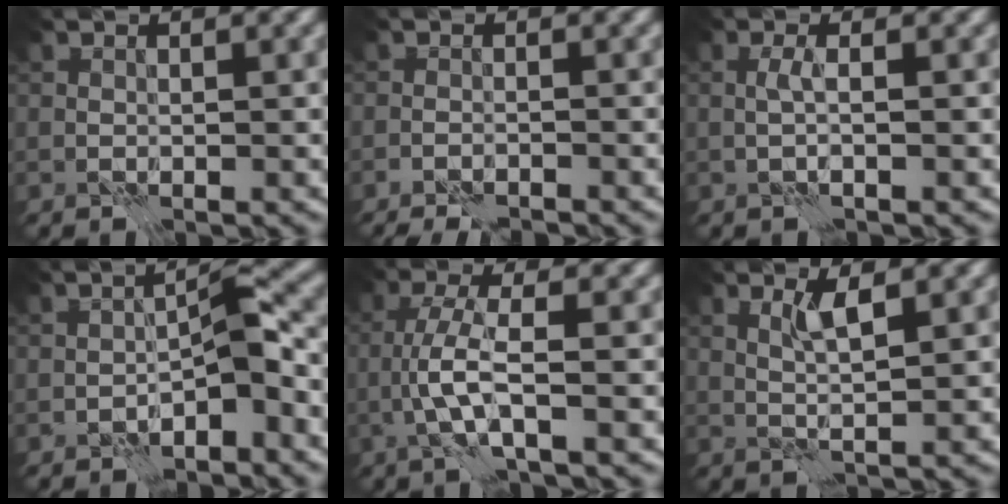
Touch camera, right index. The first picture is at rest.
{"total": 2.2, "force": [-2.0, -0.4, 0.7], "torque": [-0.013, 0.000, -0.034]}
{"total": 1.0, "force": [0.1, -0.5, 0.9], "torque": [-0.017, 0.007, -0.002]}
{"total": 3.8, "force": [-1.5, 0.9, 3.4], "torque": [-0.048, 0.015, -0.030]}
{"total": 3.5, "force": [-0.9, 0.3, 3.3], "torque": [-0.071, 0.009, -0.025]}
{"total": 1.9, "force": [1.0, -0.3, 1.6], "torque": [-0.032, 0.004, 0.017]}